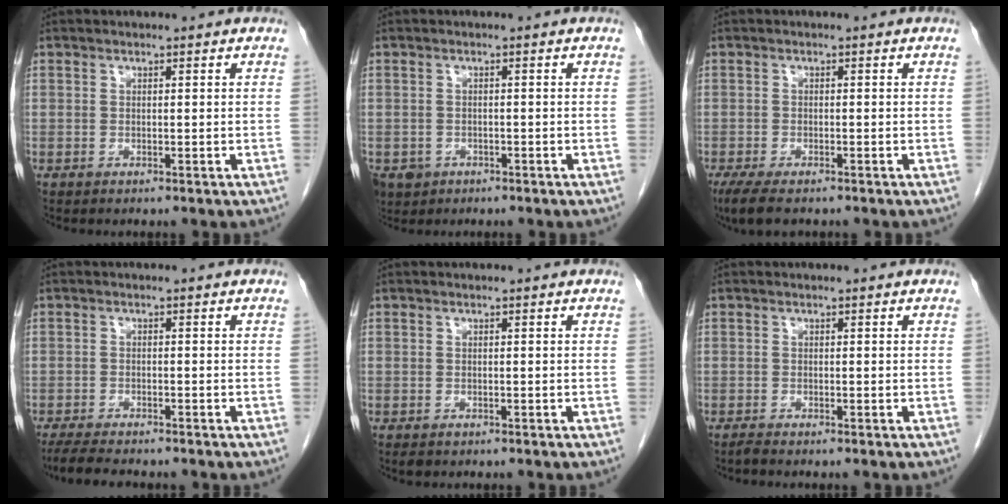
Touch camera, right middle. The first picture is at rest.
{"total": 4.4, "force": [-2.4, 3.6, 1.0], "torque": [-0.020, 0.003, -0.034]}
{"total": 5.0, "force": [-3.7, 1.4, 3.0], "torque": [-0.061, -0.014, -0.058]}
{"total": 5.9, "force": [-5.1, 0.9, 2.8], "torque": [-0.051, -0.017, -0.084]}
{"total": 0.9, "force": [-0.6, 0.6, 0.4], "torque": [-0.010, 0.000, -0.005]}
{"total": 0.6, "force": [-0.6, -0.1, 0.2], "torque": [-0.009, -0.001, -0.013]}